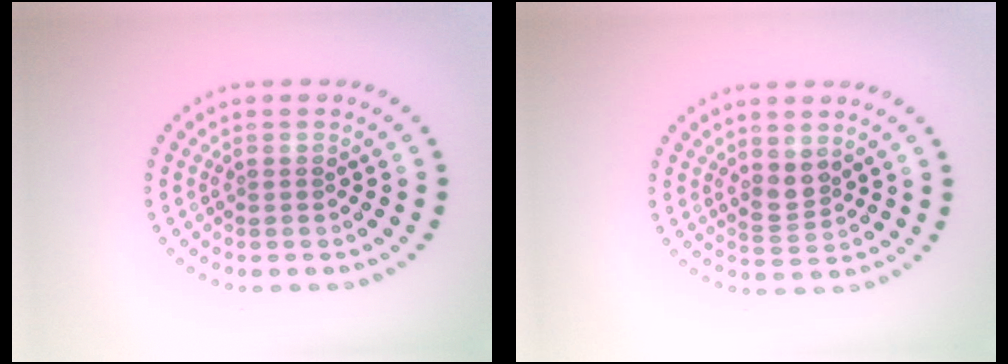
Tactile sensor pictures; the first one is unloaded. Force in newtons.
{"total": 1.8, "press": 1.5, "slide": 1.0}